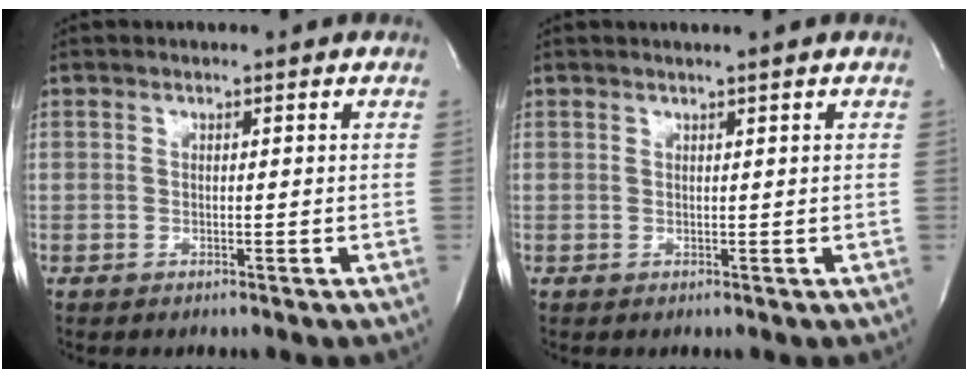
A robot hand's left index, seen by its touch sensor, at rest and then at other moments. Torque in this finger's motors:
{"motor_torque": [0.25, -0.20, 0.08, 0.01]}